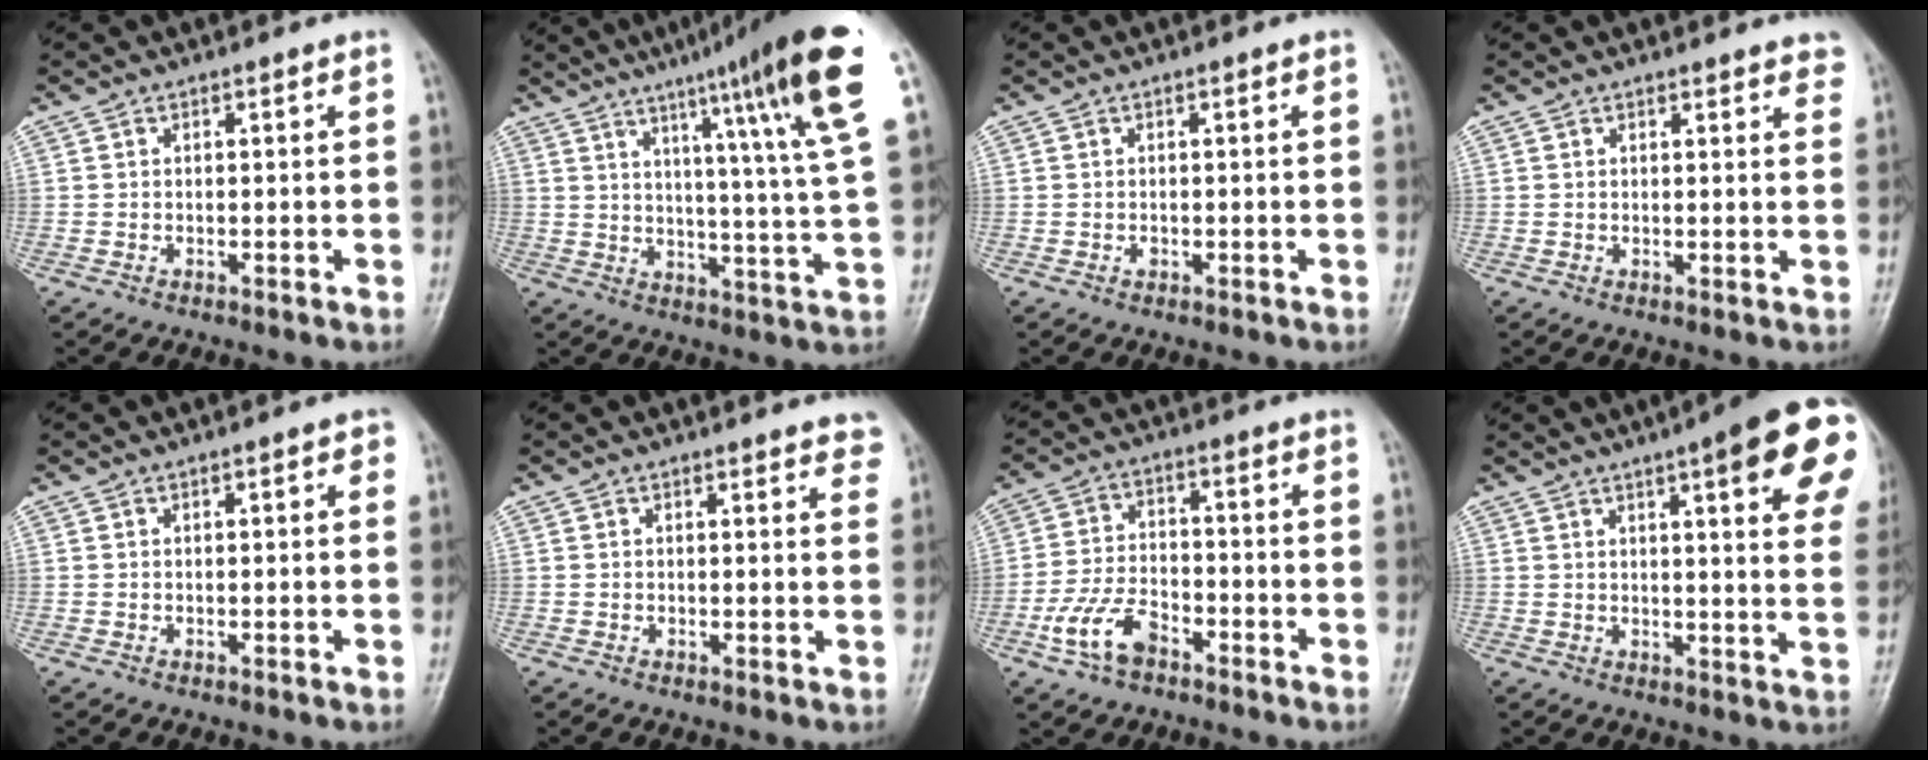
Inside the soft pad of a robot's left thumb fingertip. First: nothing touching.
{"total": 20.0, "force": [10.9, 0.2, 16.8], "torque": [-0.229, -0.041, 0.143]}
{"total": 0.9, "force": [-0.2, 0.6, 0.6], "torque": [-0.005, 0.003, -0.004]}
{"total": 3.5, "force": [3.0, 1.1, 1.6], "torque": [0.001, -0.008, 0.027]}
{"total": 1.9, "force": [0.7, 0.7, 1.6], "torque": [-0.017, 0.002, 0.007]}
{"total": 4.5, "force": [3.7, 1.4, 2.0], "torque": [0.001, -0.012, 0.035]}
{"total": 8.6, "force": [-4.7, 4.7, 5.5], "torque": [-0.110, 0.027, -0.090]}
{"total": 19.6, "force": [9.1, 4.2, 16.8], "torque": [-0.197, -0.020, 0.104]}